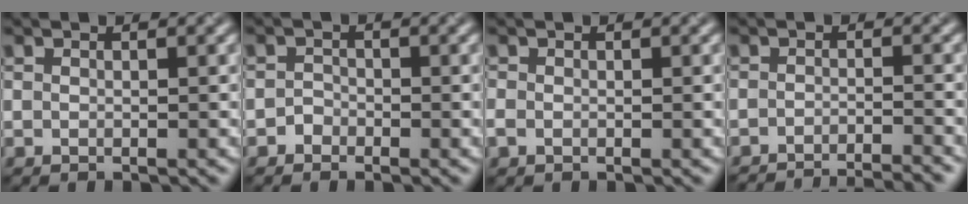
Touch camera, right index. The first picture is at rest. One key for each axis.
{"total": 0.9, "fx": -0.6, "fy": 0.7, "fz": 0.0, "tx": 0.003, "ty": 0.004, "tz": -0.012}
{"total": 0.8, "fx": -0.4, "fy": 0.6, "fz": 0.4, "tx": -0.009, "ty": -0.003, "tz": -0.009}
{"total": 7.4, "fx": -7.0, "fy": 1.1, "fz": 2.1, "tx": -0.017, "ty": -0.001, "tz": -0.096}